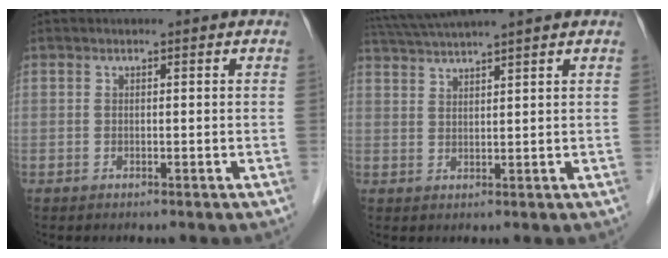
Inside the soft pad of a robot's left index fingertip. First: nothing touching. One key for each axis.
{"total": 7.8, "fx": 6.9, "fy": -1.3, "fz": 3.4, "tx": -0.064, "ty": 0.027, "tz": 0.116}